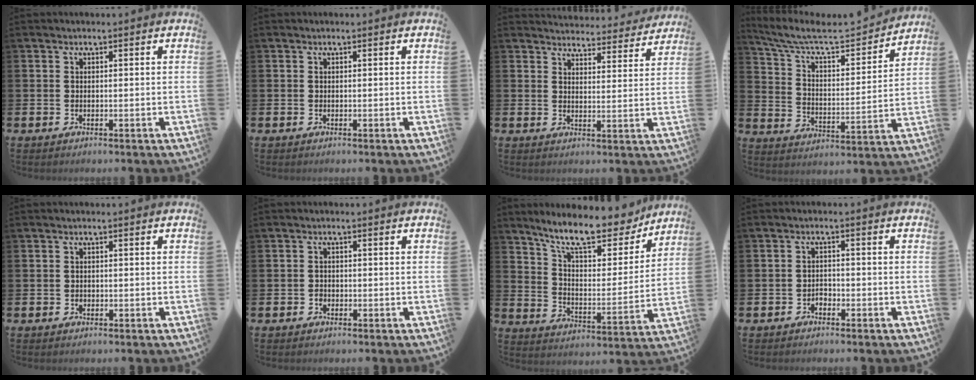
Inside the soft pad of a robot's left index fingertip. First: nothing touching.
{"total": 0.0}
{"total": 4.2, "force": [4.2, 0.7, 0.1], "torque": [-0.003, -0.036, 0.070]}
{"total": 7.7, "force": [6.6, 2.0, 3.4], "torque": [-0.102, -0.045, 0.108]}
{"total": 0.6, "force": [-0.1, 0.6, 0.1], "torque": [-0.003, 0.007, -0.003]}
{"total": 1.1, "force": [-0.6, 0.9, 0.2], "torque": [-0.005, 0.004, -0.014]}
{"total": 12.0, "force": [10.4, 3.0, 5.1], "torque": [-0.118, -0.068, 0.178]}
{"total": 1.4, "force": [-1.1, 0.8, 0.1], "torque": [-0.006, 0.003, -0.024]}